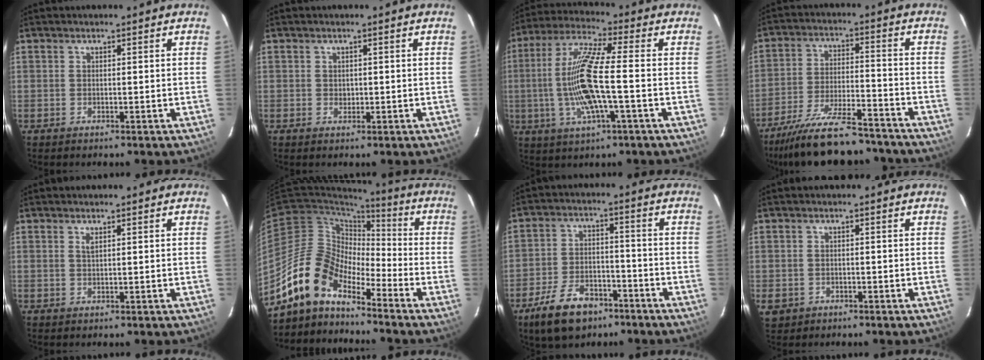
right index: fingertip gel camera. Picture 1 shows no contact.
{"total": 1.0, "force": [0.1, 1.0, 0.3], "torque": [-0.001, 0.002, 0.003]}
{"total": 14.2, "force": [-2.1, 1.7, 13.9], "torque": [-0.279, -0.001, -0.042]}
{"total": 19.7, "force": [-17.3, 4.3, 8.2], "torque": [-0.164, -0.018, -0.259]}
{"total": 0.9, "force": [0.5, 0.1, 0.7], "torque": [-0.015, 0.001, 0.010]}
{"total": 12.9, "force": [-10.3, 5.4, 5.6], "torque": [-0.102, 0.019, -0.210]}
{"total": 11.9, "force": [-7.8, 6.5, 6.2], "torque": [-0.145, 0.006, -0.128]}
{"total": 4.0, "force": [-1.2, 3.6, 1.3], "torque": [-0.035, -0.002, -0.012]}